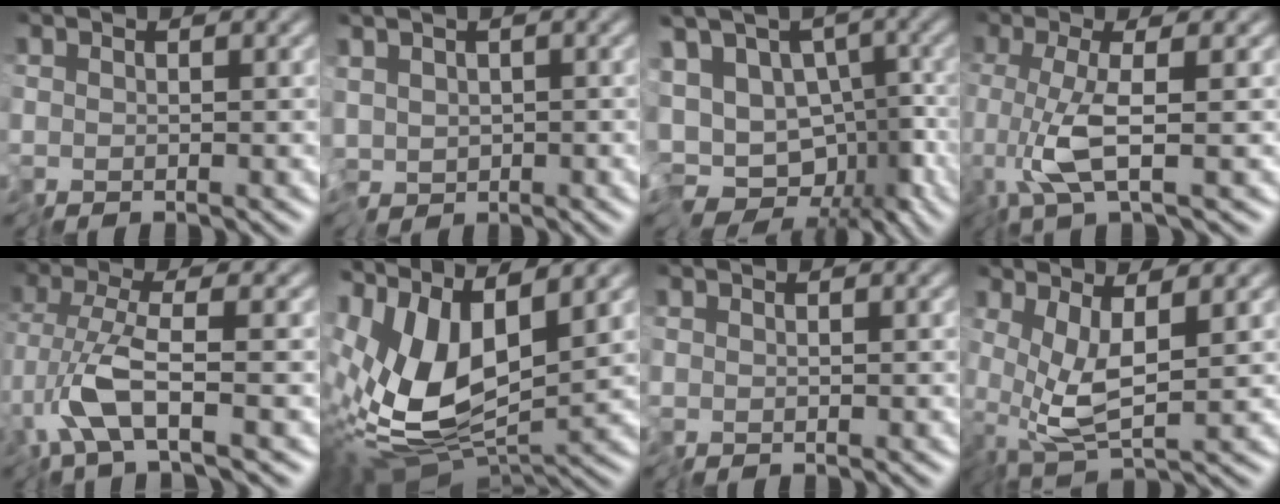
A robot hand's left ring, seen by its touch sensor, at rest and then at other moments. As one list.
[{"total": 2.8, "force": [-0.8, 2.0, 1.8], "torque": [-0.045, -0.004, -0.021]}, {"total": 9.1, "force": [-2.6, 6.5, 5.8], "torque": [-0.075, -0.008, -0.025]}, {"total": 3.7, "force": [-0.7, 0.2, 3.6], "torque": [-0.072, -0.006, -0.019]}, {"total": 4.6, "force": [-2.1, 0.4, 4.1], "torque": [-0.099, -0.001, -0.050]}, {"total": 11.0, "force": [1.3, 4.9, 9.7], "torque": [-0.218, -0.012, 0.025]}, {"total": 0.0}, {"total": 4.4, "force": [0.3, 1.0, 4.3], "torque": [-0.097, -0.009, 0.007]}]